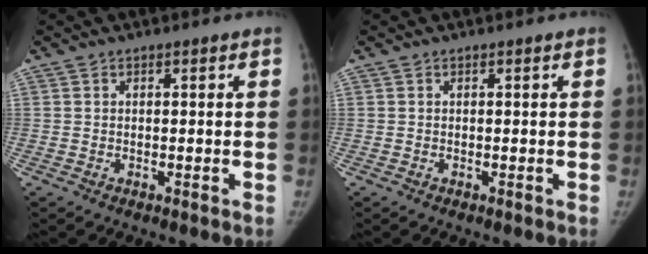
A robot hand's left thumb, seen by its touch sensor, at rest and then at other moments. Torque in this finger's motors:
{"motor_torque": [0.02, 0.00, 0.14, -0.04, 0.01]}